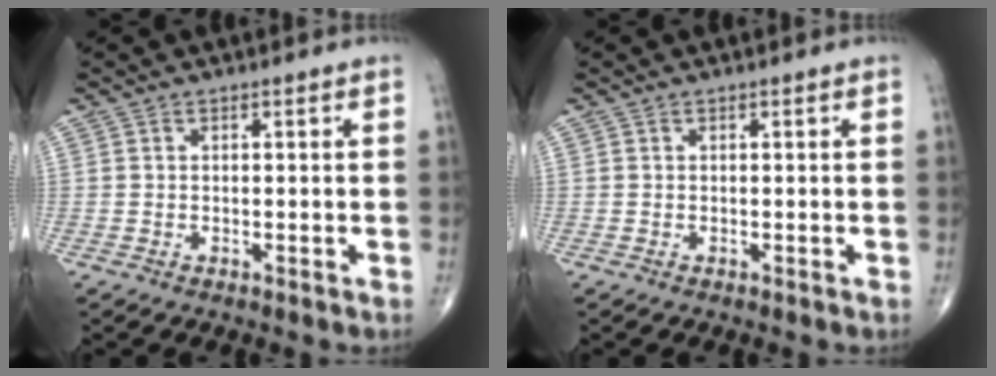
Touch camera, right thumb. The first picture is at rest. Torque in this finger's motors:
{"motor_torque": [-0.05, 0.05, 0.00, 0.00, 0.00]}